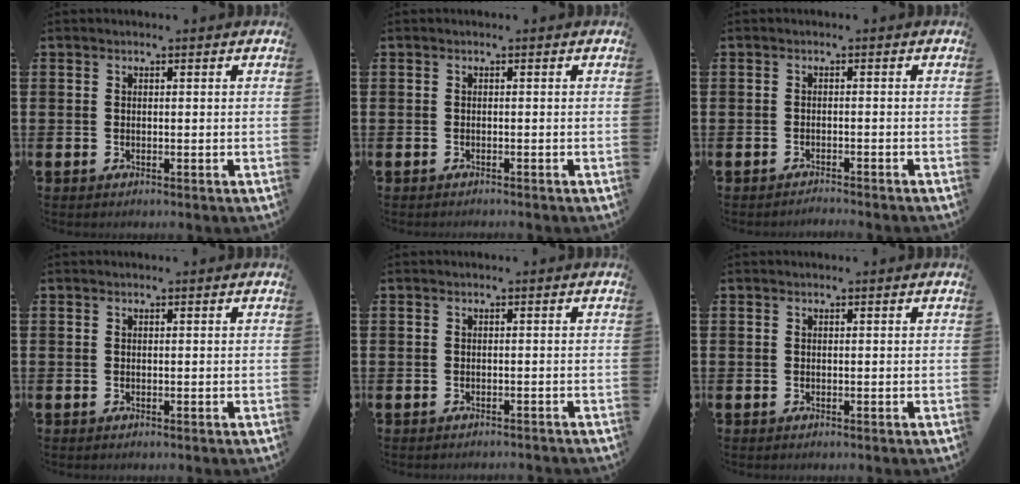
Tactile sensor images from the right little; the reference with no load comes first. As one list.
[{"total": 0.0}, {"total": 1.0, "force": [-1.0, -0.2, 0.0], "torque": [0.000, 0.001, -0.021]}, {"total": 0.0}, {"total": 0.6, "force": [-0.6, -0.1, 0.0], "torque": [-0.001, -0.002, -0.011]}, {"total": 0.0}]